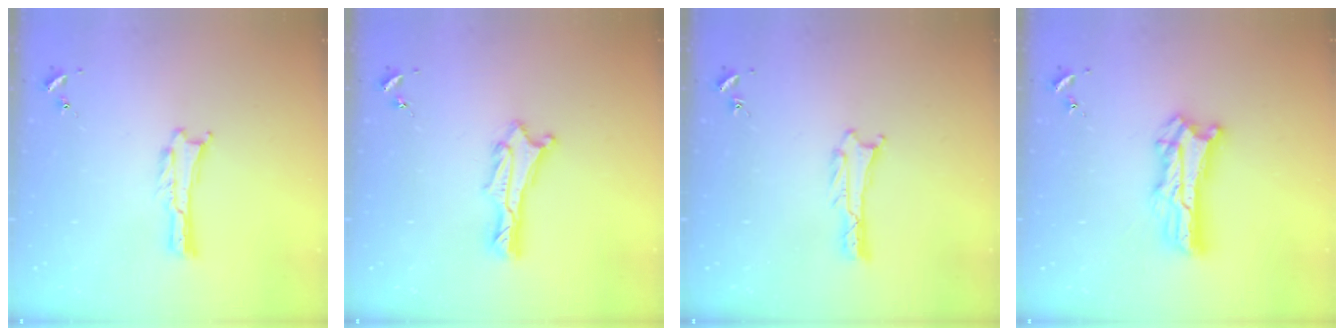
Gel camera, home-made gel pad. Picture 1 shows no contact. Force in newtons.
{"total": 1.5, "press": 1.5, "slide": 0.1}
{"total": 0.6, "press": 0.6, "slide": 0.1}
{"total": 9.3, "press": 9.3, "slide": 0.7}